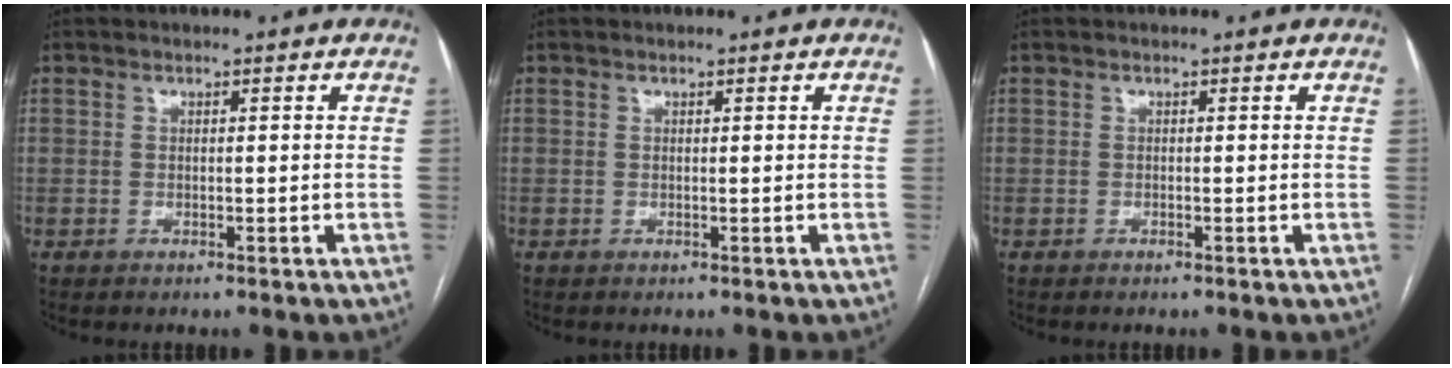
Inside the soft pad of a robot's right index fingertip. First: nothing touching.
{"total": 0.0}
{"total": 0.0}